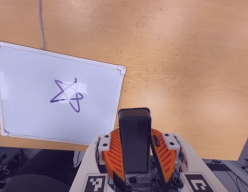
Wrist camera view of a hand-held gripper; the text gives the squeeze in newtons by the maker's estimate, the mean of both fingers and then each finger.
{"total": 8.7, "left": 8.0, "right": 9.4}